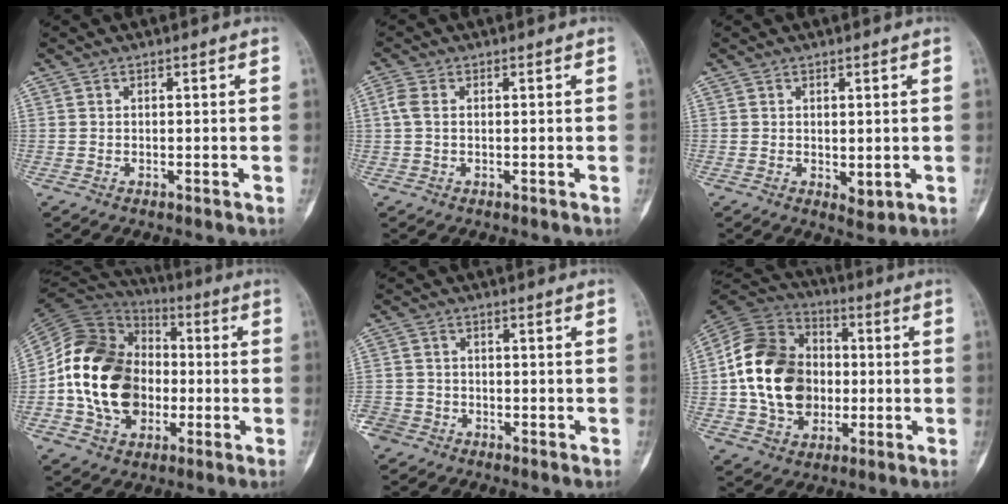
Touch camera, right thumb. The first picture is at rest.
{"total": 2.7, "force": [0.3, 1.7, 2.0], "torque": [-0.059, 0.004, 0.003]}
{"total": 2.6, "force": [-0.1, 1.5, 2.2], "torque": [-0.025, -0.009, 0.007]}
{"total": 21.6, "force": [-2.0, 16.2, 14.2], "torque": [-0.234, 0.026, -0.035]}
{"total": 5.2, "force": [-2.9, 4.2, 1.1], "torque": [-0.014, 0.016, -0.056]}
{"total": 20.7, "force": [-0.5, 15.9, 13.3], "torque": [-0.216, 0.021, -0.008]}